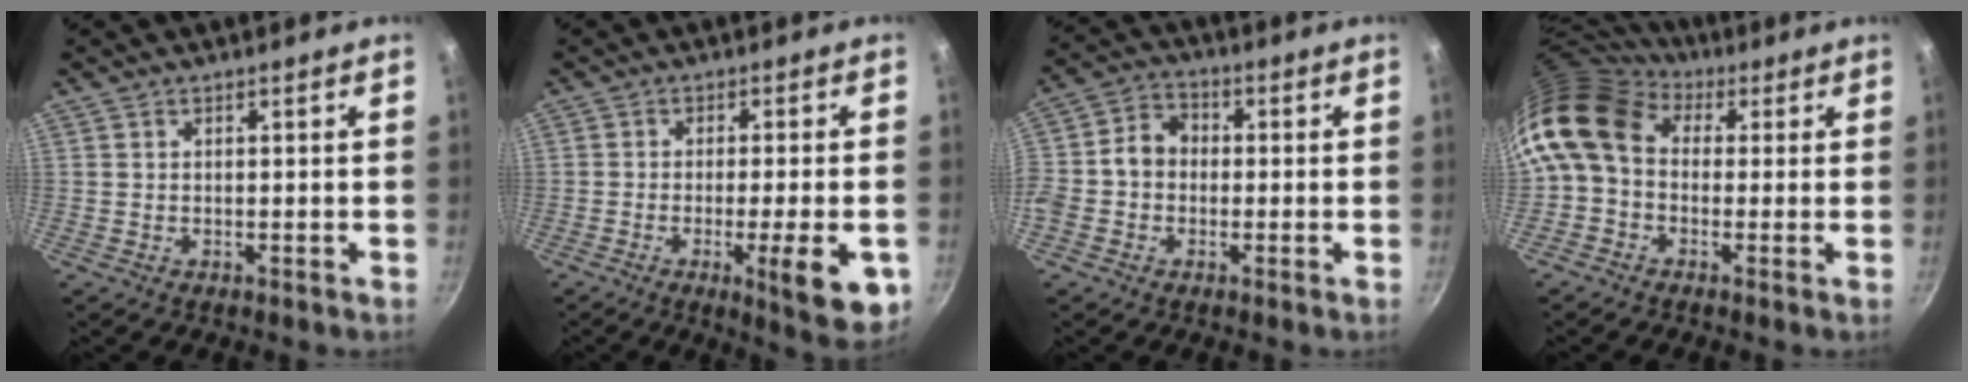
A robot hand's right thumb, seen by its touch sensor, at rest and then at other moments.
{"total": 10.9, "force": [-3.5, 2.1, 10.1], "torque": [-0.131, 0.003, -0.045]}
{"total": 7.8, "force": [-0.7, 6.5, 4.3], "torque": [-0.052, 0.025, -0.033]}
{"total": 12.5, "force": [2.2, 9.4, 7.9], "torque": [-0.148, 0.023, 0.017]}